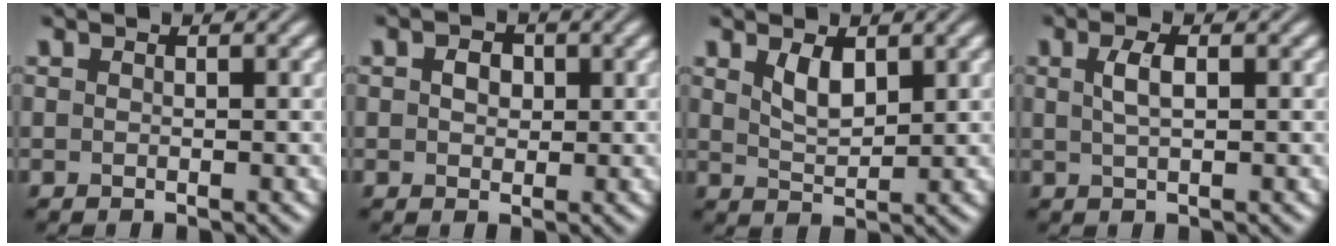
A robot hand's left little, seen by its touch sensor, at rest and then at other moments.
{"total": 1.9, "force": [0.4, 1.4, 1.1], "torque": [-0.020, 0.003, 0.003]}
{"total": 2.5, "force": [1.4, 1.1, 1.8], "torque": [-0.039, -0.004, 0.030]}
{"total": 2.1, "force": [0.6, 0.7, 1.9], "torque": [-0.039, 0.005, 0.011]}